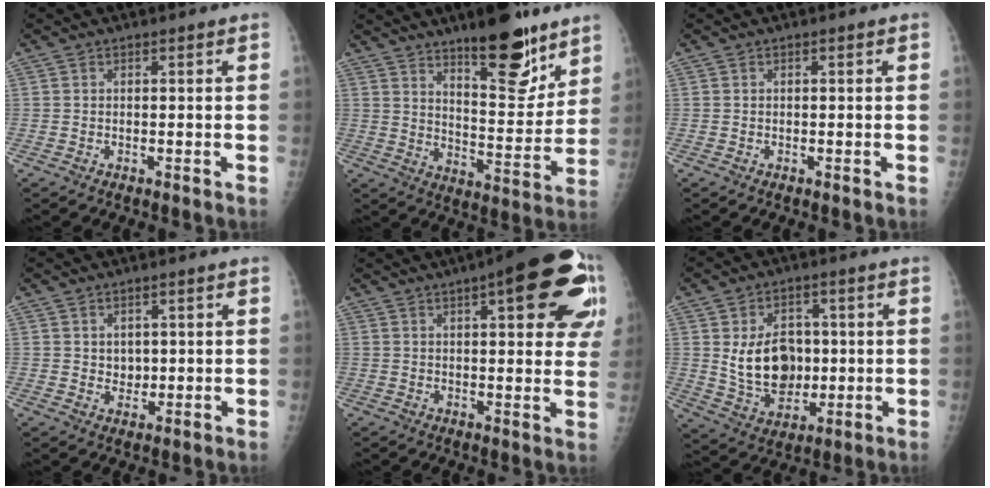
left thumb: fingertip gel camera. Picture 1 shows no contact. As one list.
[{"total": 16.3, "force": [11.1, 5.3, 10.6], "torque": [-0.110, -0.082, 0.176]}, {"total": 0.0}, {"total": 2.8, "force": [0.5, 2.3, 1.4], "torque": [-0.003, -0.006, 0.013]}, {"total": 21.8, "force": [8.9, 6.7, 18.8], "torque": [-0.209, 0.000, 0.108]}, {"total": 12.1, "force": [0.7, 9.0, 8.0], "torque": [-0.091, -0.010, 0.026]}]